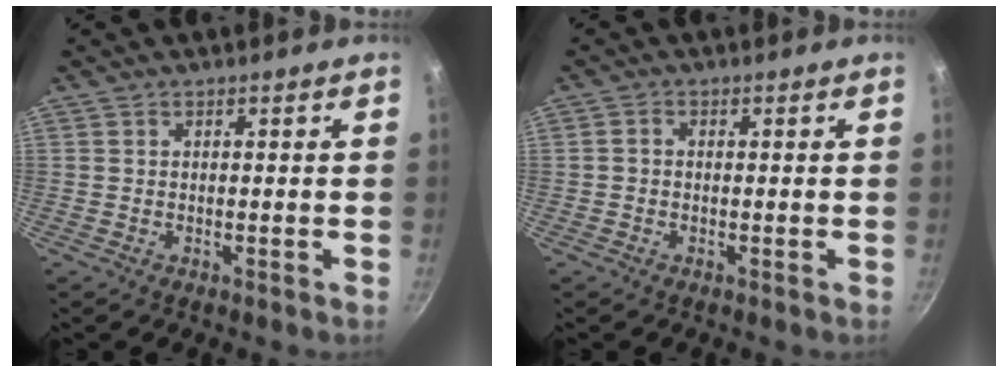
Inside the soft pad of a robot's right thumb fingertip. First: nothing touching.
{"total": 1.2, "force": [-0.3, 1.0, 0.6], "torque": [-0.011, 0.006, -0.006]}